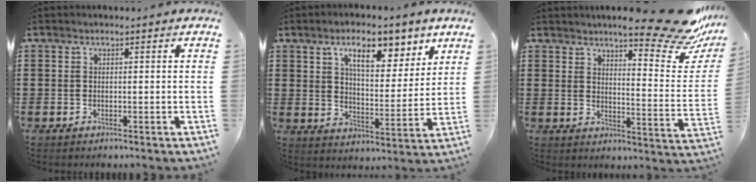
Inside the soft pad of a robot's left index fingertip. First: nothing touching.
{"total": 9.7, "force": [6.5, 3.7, 6.2], "torque": [-0.103, -0.017, 0.107]}
{"total": 12.1, "force": [10.1, 0.9, 6.6], "torque": [-0.098, -0.075, 0.165]}